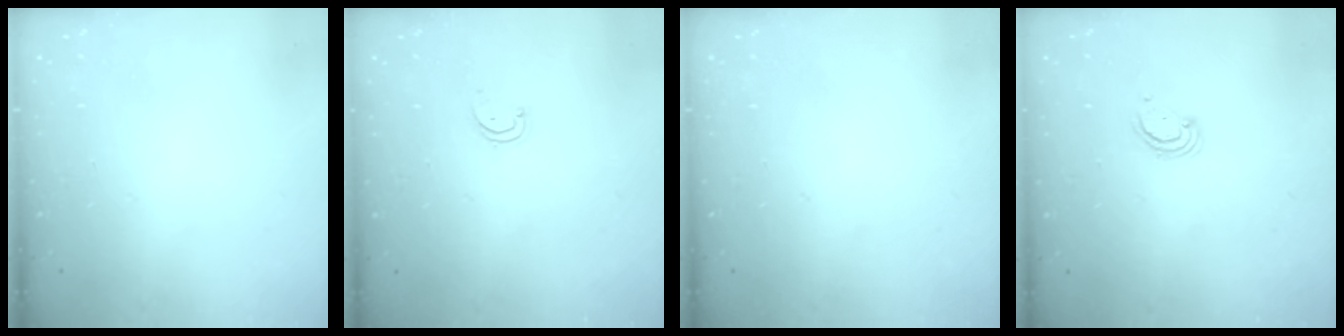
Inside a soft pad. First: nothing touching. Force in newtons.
{"total": 2.3, "press": 2.3, "slide": 0.1}
{"total": 0.0}
{"total": 2.6, "press": 2.6, "slide": 0.2}